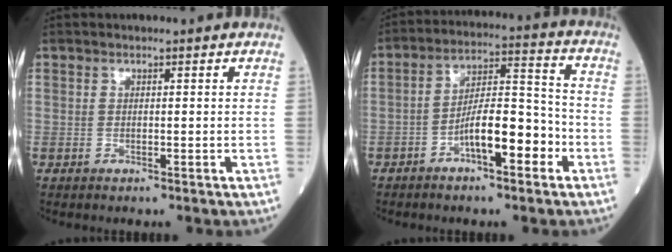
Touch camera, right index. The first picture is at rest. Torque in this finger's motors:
{"motor_torque": [0.98, -0.52, 0.47, 0.16]}